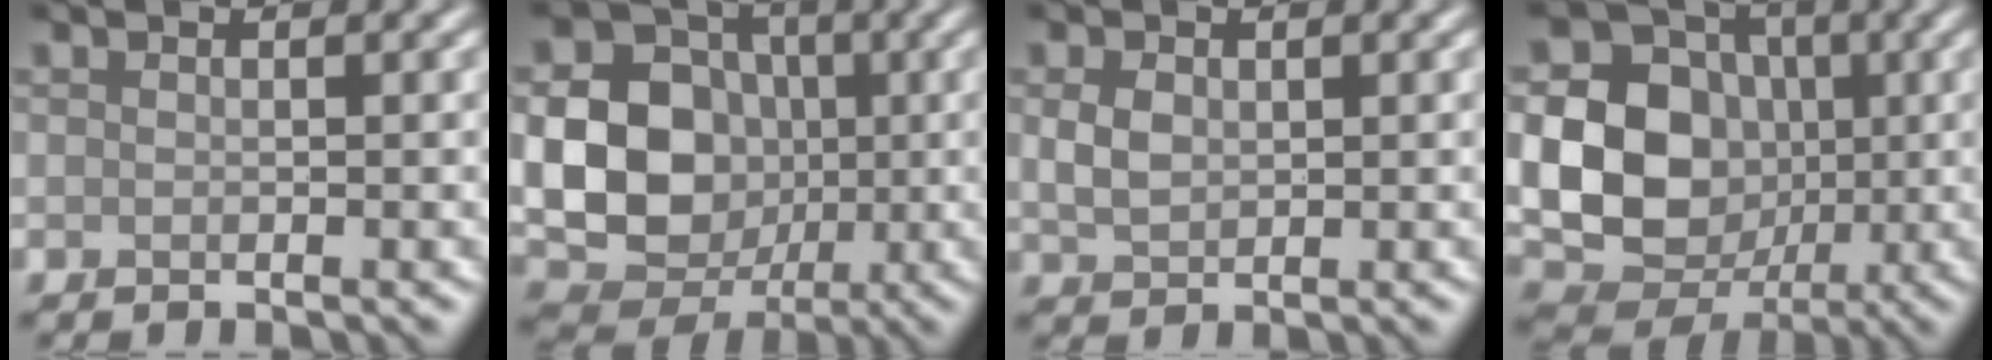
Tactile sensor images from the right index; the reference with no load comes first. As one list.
[{"total": 10.0, "force": [-0.7, 8.2, 5.6], "torque": [-0.089, -0.012, -0.022]}, {"total": 2.1, "force": [0.5, 1.5, 1.4], "torque": [-0.033, 0.001, 0.012]}, {"total": 10.0, "force": [-0.7, 8.3, 5.6], "torque": [-0.098, -0.008, -0.024]}]